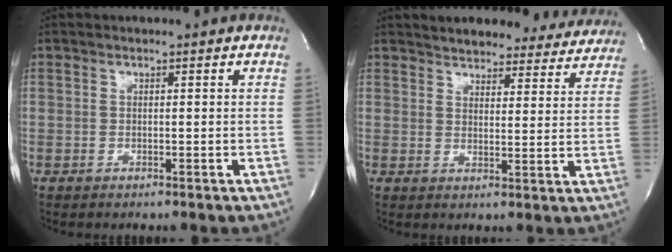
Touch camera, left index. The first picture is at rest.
{"total": 17.8, "force": [16.4, 5.4, 4.6], "torque": [-0.051, -0.011, 0.190]}